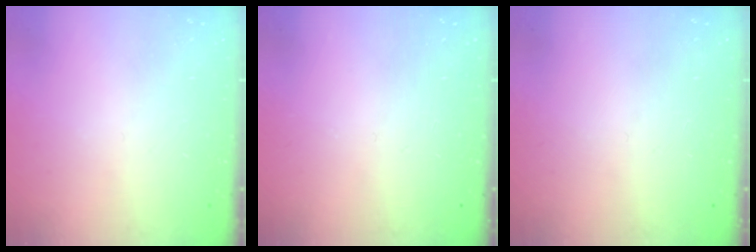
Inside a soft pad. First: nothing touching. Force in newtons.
{"total": 0.0}
{"total": 0.0}